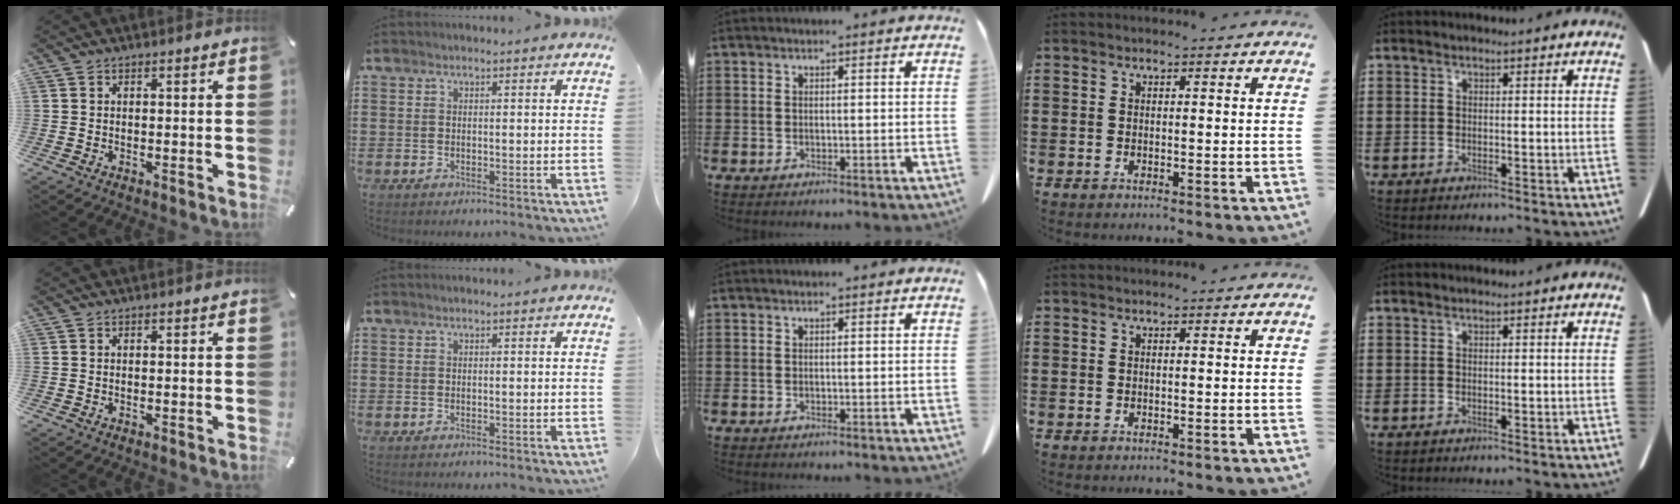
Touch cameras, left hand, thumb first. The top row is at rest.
{}